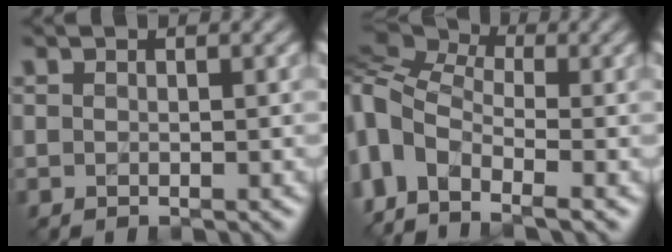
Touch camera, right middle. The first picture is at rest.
{"total": 9.8, "force": [-2.3, 6.2, 7.2], "torque": [-0.177, -0.002, -0.055]}